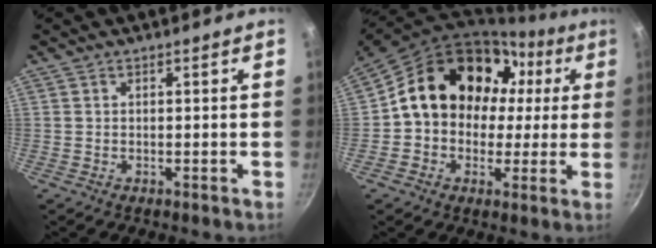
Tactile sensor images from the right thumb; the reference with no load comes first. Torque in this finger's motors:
{"motor_torque": [1.35, 3.66, 1.55, -0.94, 0.19]}